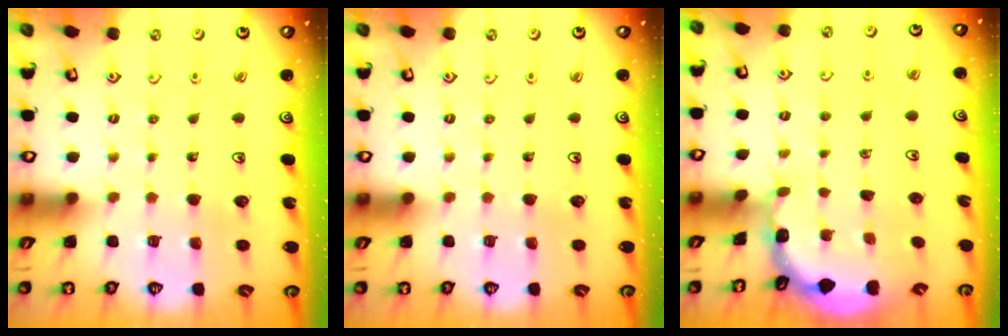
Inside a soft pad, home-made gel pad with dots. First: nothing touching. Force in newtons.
{"total": 0.0}
{"total": 1.8, "press": 1.8, "slide": 0.2}